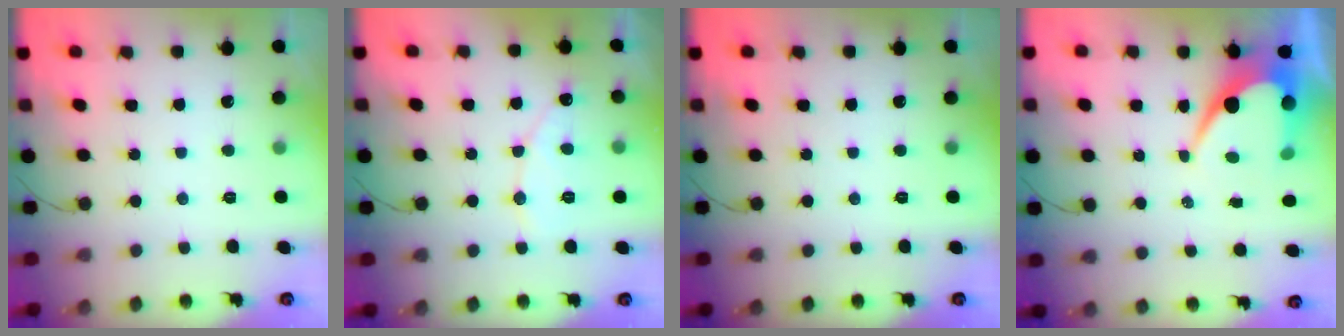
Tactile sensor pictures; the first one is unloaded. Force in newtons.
{"total": 7.1, "press": 7.0, "slide": 0.4}
{"total": 0.0}
{"total": 10.2, "press": 10.2, "slide": 0.8}